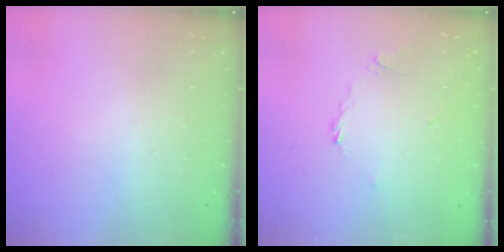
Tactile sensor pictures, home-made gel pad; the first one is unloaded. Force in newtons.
{"total": 3.7, "press": 3.6, "slide": 0.8}